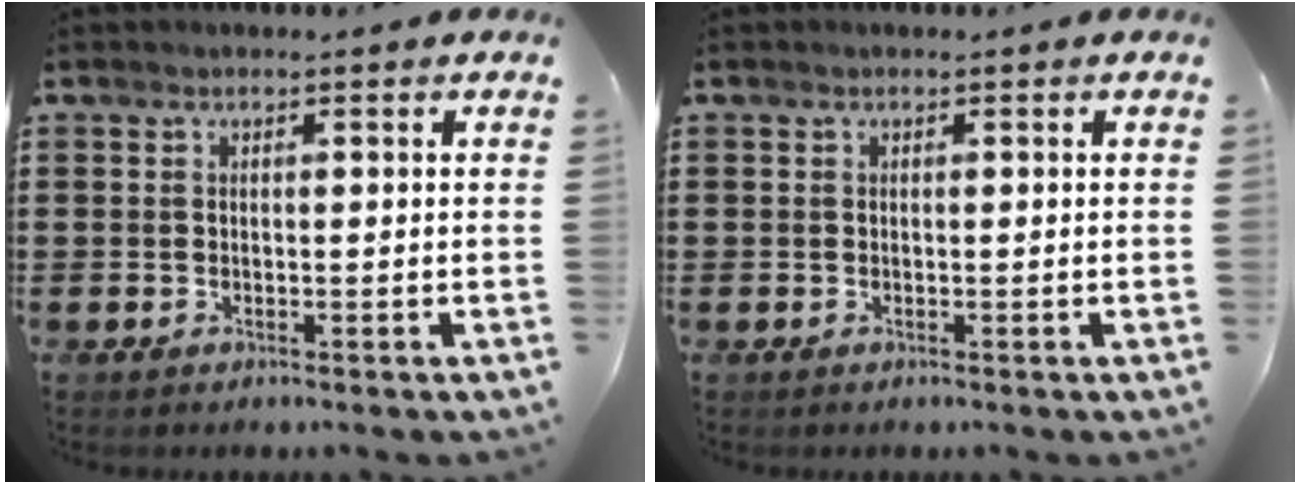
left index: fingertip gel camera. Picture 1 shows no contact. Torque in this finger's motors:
{"motor_torque": [0.00, 0.00, -0.04, 0.01]}